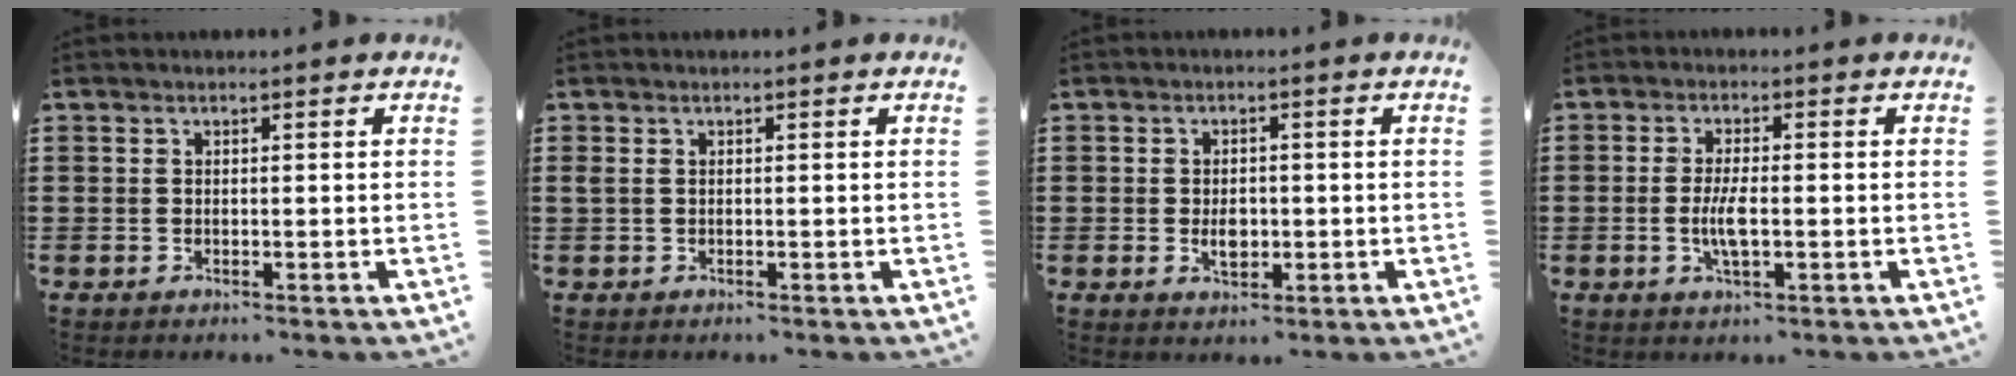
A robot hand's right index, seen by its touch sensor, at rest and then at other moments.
{"total": 0.7, "force": [0.2, 0.3, 0.6], "torque": [-0.013, 0.003, 0.003]}
{"total": 2.9, "force": [-0.4, 1.8, 2.2], "torque": [-0.036, 0.000, -0.010]}
{"total": 4.4, "force": [-0.8, 1.1, 4.2], "torque": [-0.095, -0.007, -0.022]}